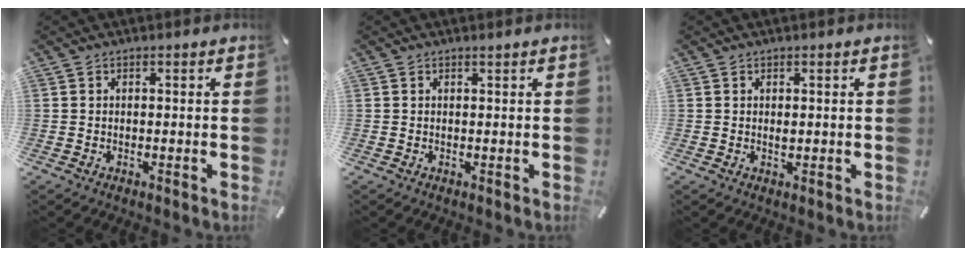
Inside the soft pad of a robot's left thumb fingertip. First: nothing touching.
{"total": 0.0}
{"total": 0.7, "force": [0.2, 0.4, 0.5], "torque": [-0.011, 0.001, 0.005]}